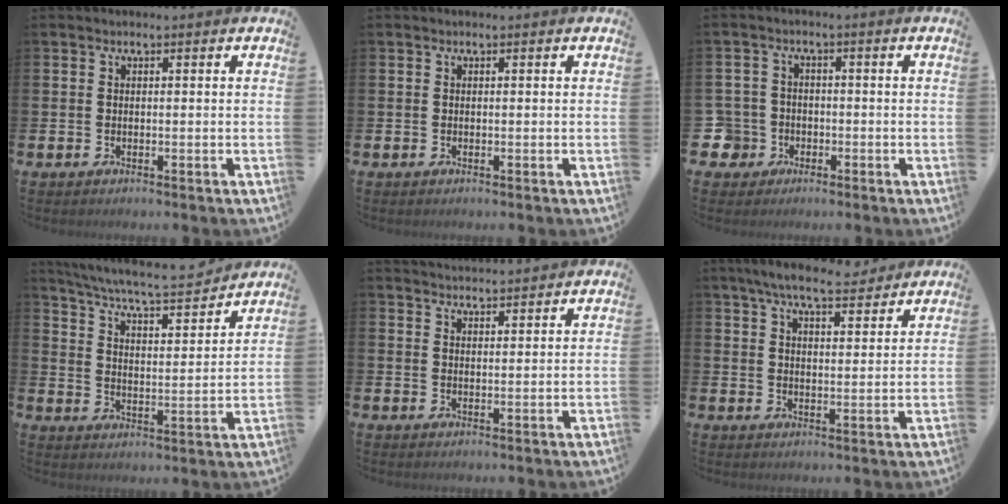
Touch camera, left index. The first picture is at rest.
{"total": 0.0}
{"total": 4.5, "force": [-2.0, 4.0, 0.5], "torque": [-0.042, 0.000, -0.041]}
{"total": 6.8, "force": [6.5, 0.2, 2.1], "torque": [-0.073, -0.051, 0.109]}
{"total": 3.1, "force": [3.1, 0.0, -0.1], "torque": [-0.004, -0.017, 0.056]}
{"total": 6.9, "force": [6.3, 1.3, 2.6], "torque": [-0.058, -0.023, 0.111]}